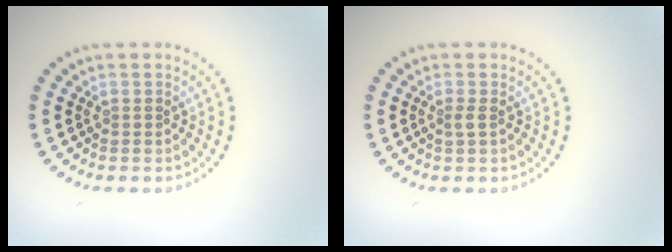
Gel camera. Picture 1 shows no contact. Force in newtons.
{"total": 0.9, "press": 0.6, "slide": 0.6}